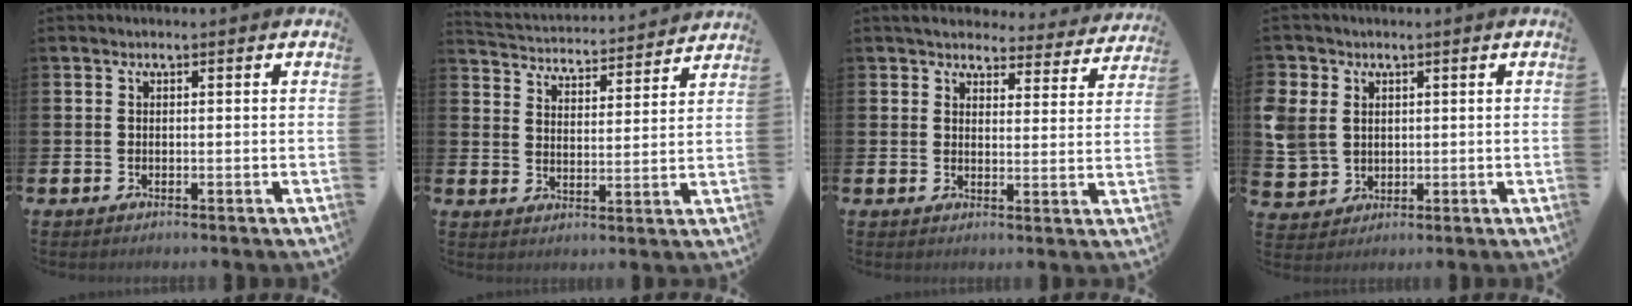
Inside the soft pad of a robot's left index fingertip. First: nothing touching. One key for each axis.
{"total": 4.3, "fx": 4.2, "fy": 0.4, "fz": 0.0, "tx": -0.022, "ty": -0.039, "tz": 0.070}
{"total": 4.5, "fx": 4.3, "fy": 1.2, "fz": 0.6, "tx": -0.027, "ty": -0.026, "tz": 0.075}
{"total": 5.8, "fx": 2.8, "fy": 4.9, "fz": 1.4, "tx": -0.062, "ty": 0.004, "tz": 0.053}